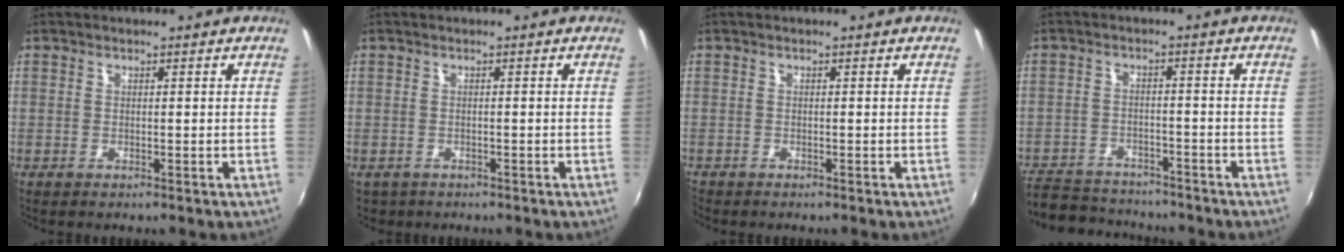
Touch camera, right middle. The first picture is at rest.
{"total": 1.9, "force": [-1.1, 1.5, 0.5], "torque": [-0.016, -0.005, -0.015]}
{"total": 0.8, "force": [-0.7, 0.4, 0.0], "torque": [-0.003, -0.002, -0.016]}
{"total": 13.2, "force": [-11.7, 4.5, 4.1], "torque": [-0.113, -0.005, -0.181]}